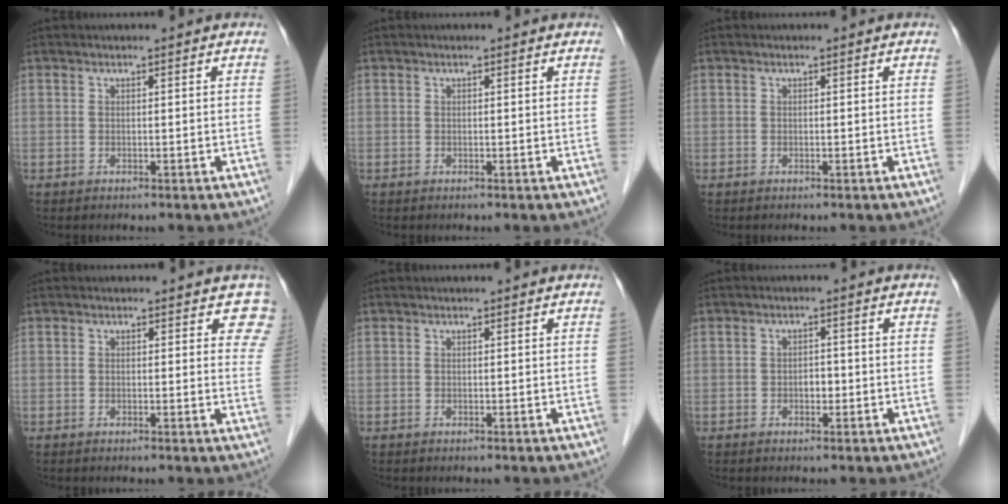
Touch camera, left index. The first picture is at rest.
{"total": 0.0}
{"total": 0.0}
{"total": 4.0, "force": [3.2, 2.3, 0.9], "torque": [0.022, -0.016, 0.010]}
{"total": 0.0}
{"total": 1.7, "force": [-0.7, 1.1, 1.1], "torque": [-0.015, 0.001, -0.010]}